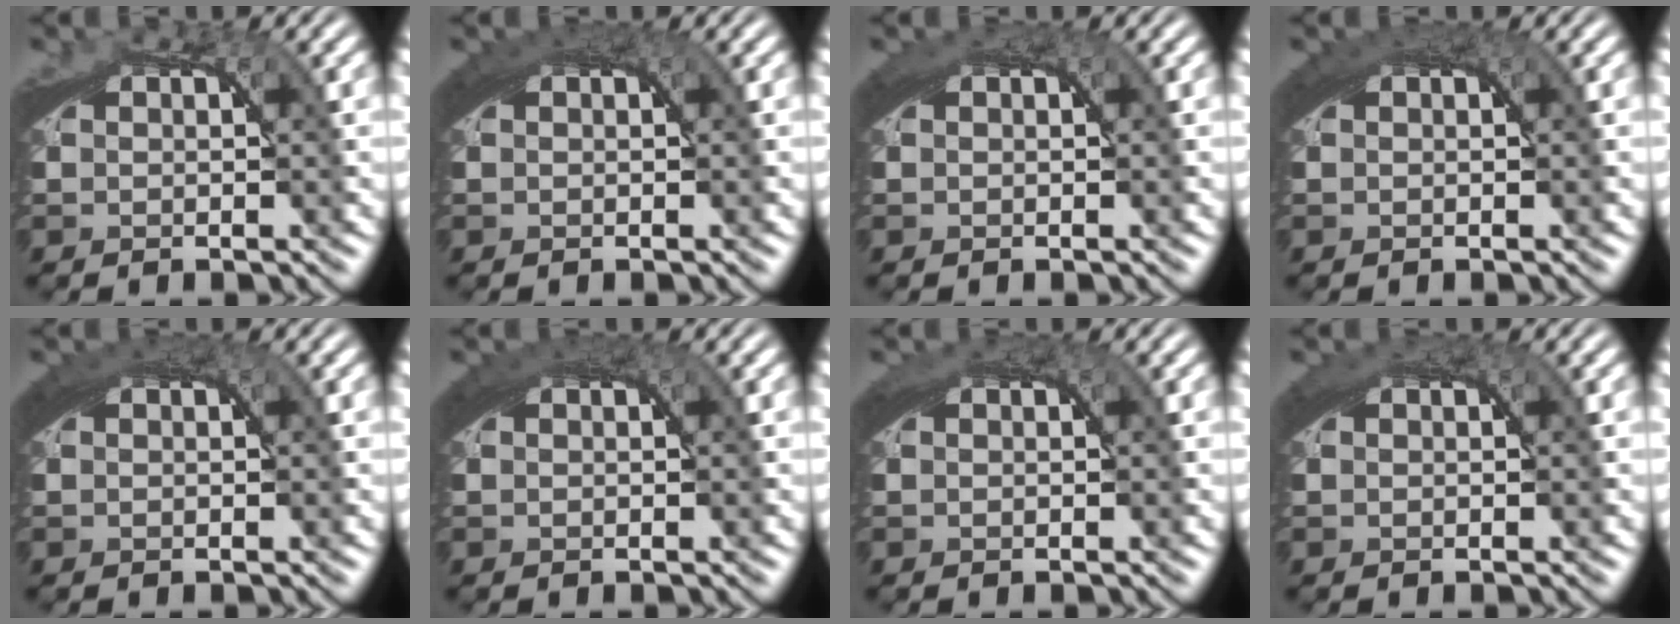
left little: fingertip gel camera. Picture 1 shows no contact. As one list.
[{"total": 2.6, "force": [1.3, 0.6, 2.2], "torque": [-0.026, 0.012, 0.016]}, {"total": 2.0, "force": [1.0, 0.5, 1.6], "torque": [-0.019, 0.009, 0.012]}, {"total": 2.5, "force": [1.3, 0.5, 2.0], "torque": [-0.023, 0.012, 0.015]}, {"total": 2.8, "force": [1.3, 0.7, 2.3], "torque": [-0.028, 0.012, 0.016]}, {"total": 2.8, "force": [1.4, 0.7, 2.3], "torque": [-0.027, 0.014, 0.017]}, {"total": 2.1, "force": [1.0, 0.6, 1.7], "torque": [-0.021, 0.008, 0.013]}, {"total": 2.0, "force": [1.1, 0.5, 1.6], "torque": [-0.018, 0.009, 0.013]}]